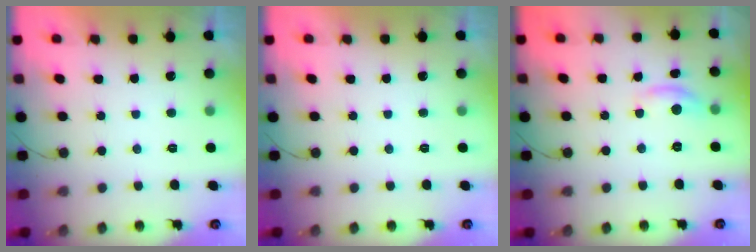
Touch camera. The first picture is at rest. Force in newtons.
{"total": 0.0}
{"total": 5.6, "press": 5.6, "slide": 0.4}